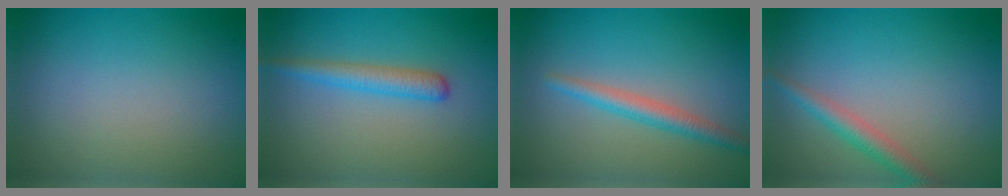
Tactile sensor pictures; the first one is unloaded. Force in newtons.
{"total": 2.5, "press": 2.5, "slide": 0.1}
{"total": 2.5, "press": 2.5, "slide": 0.0}
{"total": 2.5, "press": 2.5, "slide": 0.0}